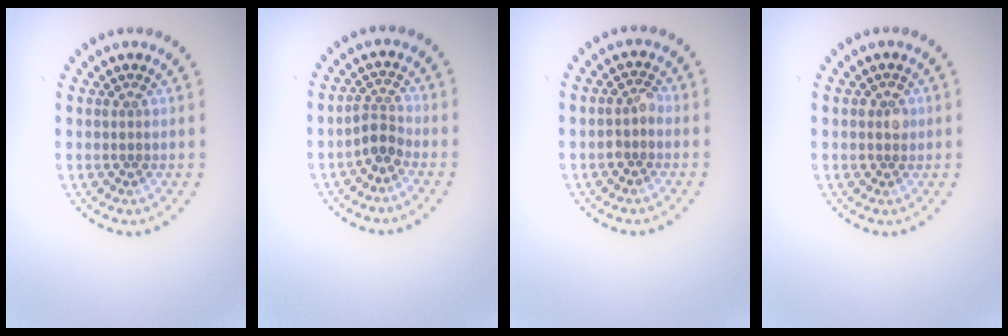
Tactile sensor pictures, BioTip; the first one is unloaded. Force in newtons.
{"total": 1.8, "press": 1.4, "slide": 1.2}
{"total": 1.7, "press": 1.6, "slide": 0.5}
{"total": 1.0, "press": 0.9, "slide": 0.5}